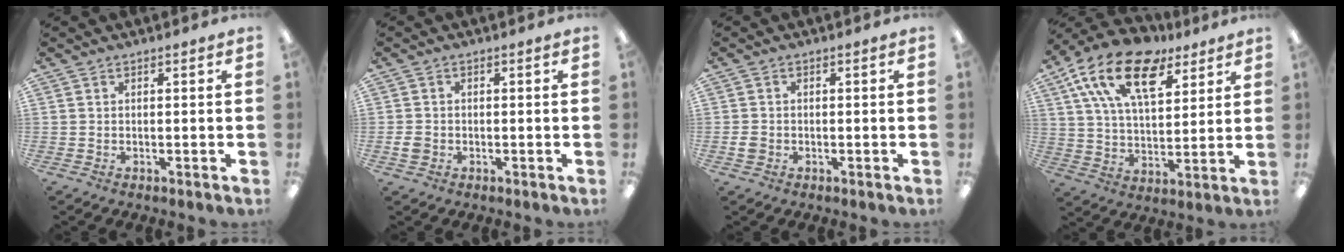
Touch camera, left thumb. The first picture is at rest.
{"total": 2.3, "force": [-0.6, 2.0, 1.1], "torque": [-0.019, 0.004, -0.011]}
{"total": 1.9, "force": [-0.5, 1.6, 1.0], "torque": [-0.017, 0.004, -0.009]}
{"total": 19.3, "force": [11.3, 10.0, 12.0], "torque": [-0.214, -0.043, 0.201]}